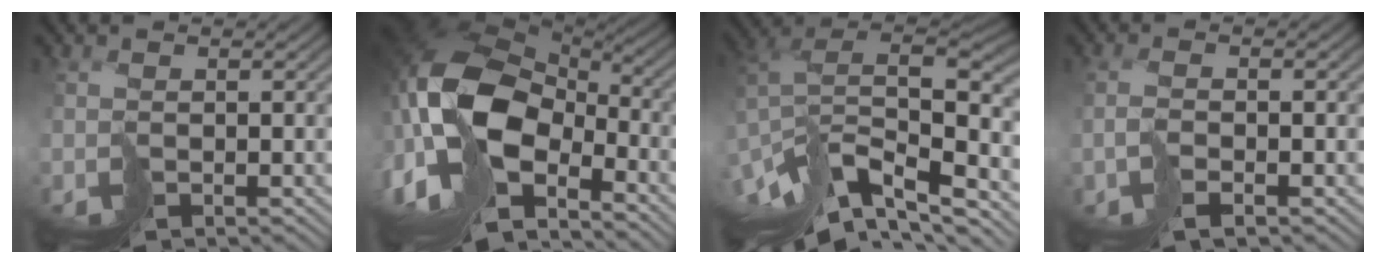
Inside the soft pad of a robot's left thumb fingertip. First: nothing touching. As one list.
[{"total": 17.3, "force": [-2.1, 10.6, 13.6], "torque": [-0.324, -0.013, -0.035]}, {"total": 14.5, "force": [-6.2, 7.3, 10.9], "torque": [-0.273, -0.019, -0.089]}, {"total": 1.8, "force": [-0.6, 0.0, 1.7], "torque": [-0.040, 0.002, -0.012]}]